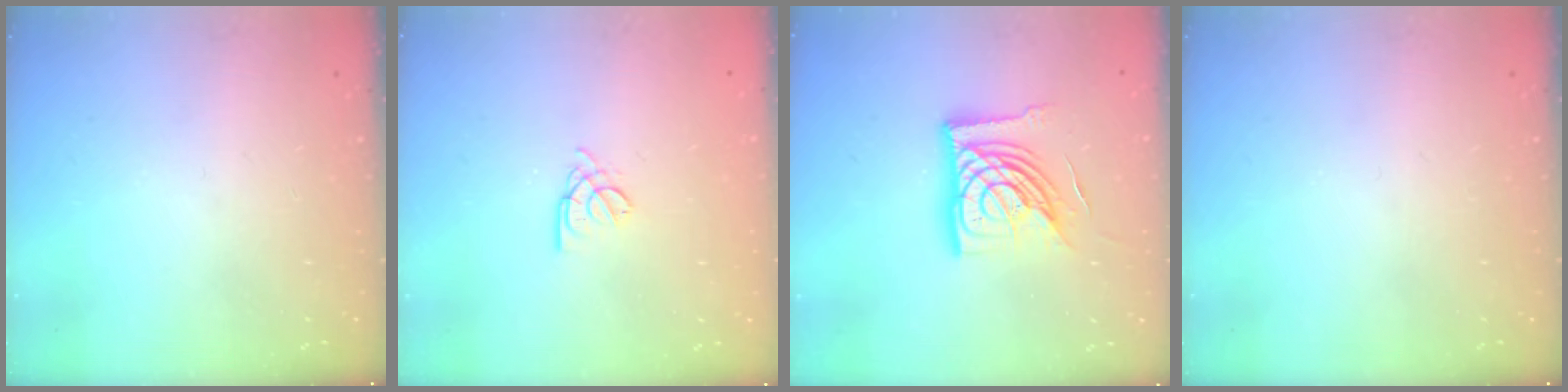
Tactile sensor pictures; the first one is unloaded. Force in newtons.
{"total": 2.6, "press": 2.5, "slide": 0.5}
{"total": 15.6, "press": 15.5, "slide": 1.2}
{"total": 0.0}